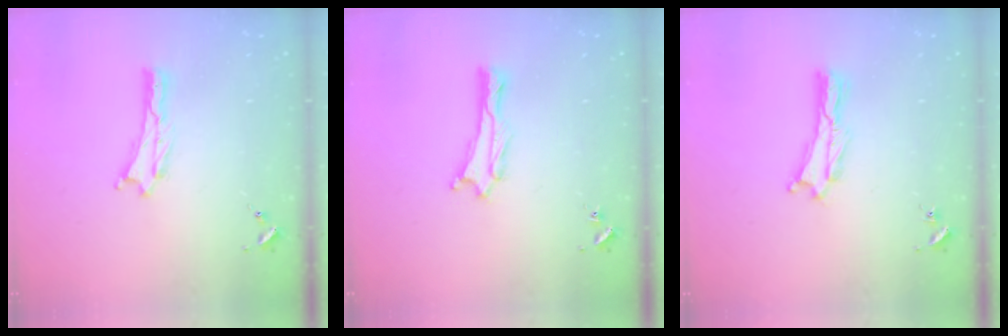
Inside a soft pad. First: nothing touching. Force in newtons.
{"total": 0.0}
{"total": 0.6, "press": 0.5, "slide": 0.2}